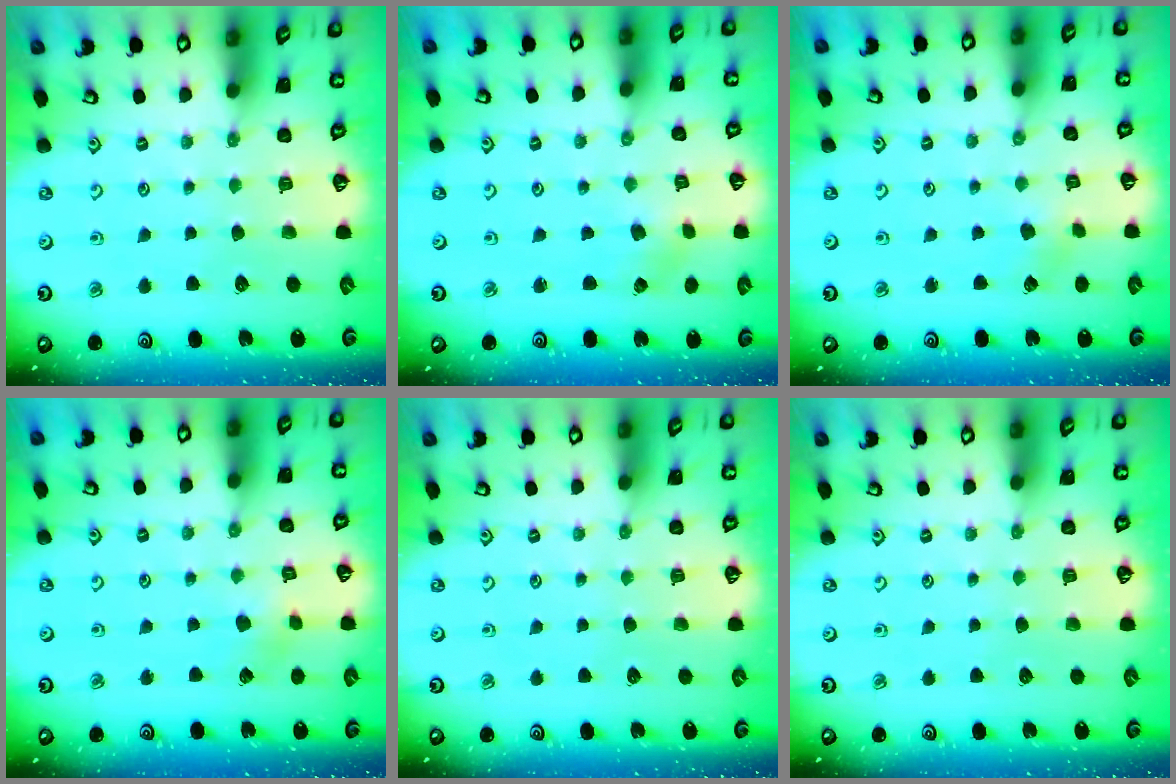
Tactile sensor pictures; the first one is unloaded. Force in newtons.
{"total": 2.9, "press": 2.9, "slide": 0.4}
{"total": 2.2, "press": 2.2, "slide": 0.3}
{"total": 3.1, "press": 3.0, "slide": 0.8}
{"total": 0.0}
{"total": 0.0}